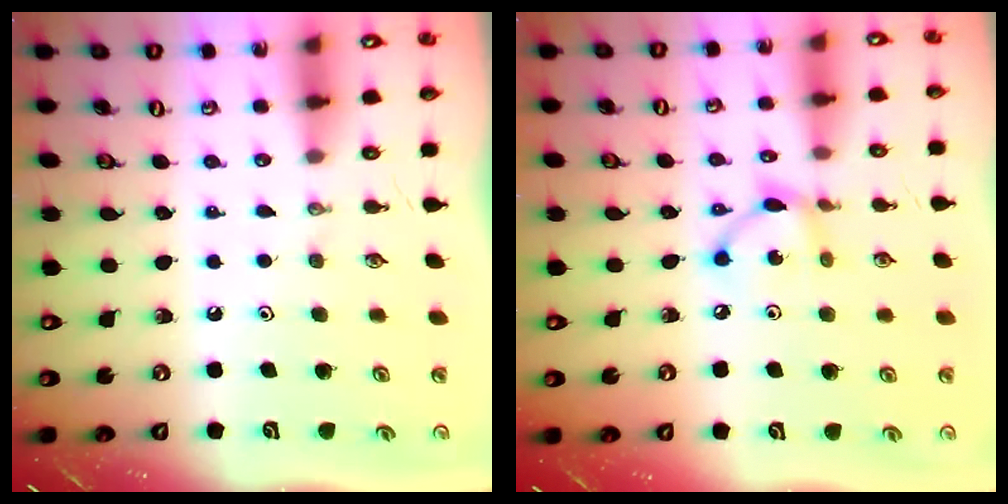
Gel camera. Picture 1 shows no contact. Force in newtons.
{"total": 6.9, "press": 6.9, "slide": 0.1}